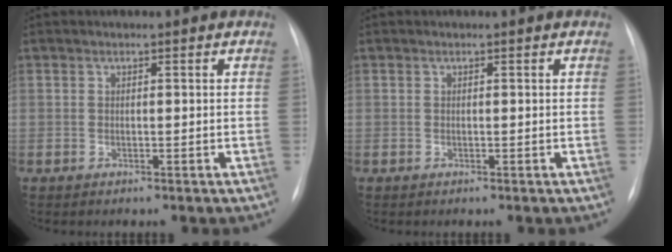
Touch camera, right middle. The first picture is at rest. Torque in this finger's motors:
{"motor_torque": [0.00, 0.00, 0.00, 0.00]}